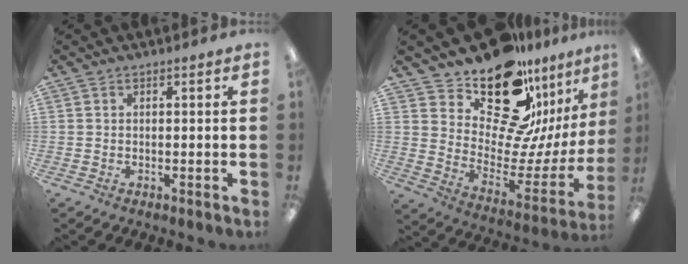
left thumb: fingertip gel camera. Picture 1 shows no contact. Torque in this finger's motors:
{"motor_torque": [1.24, 1.39, 1.39, -1.38, 0.18]}